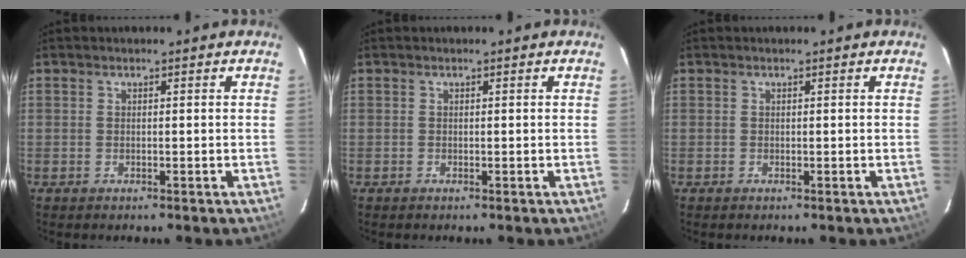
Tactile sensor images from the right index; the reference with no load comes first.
{"total": 0.0}
{"total": 0.0}